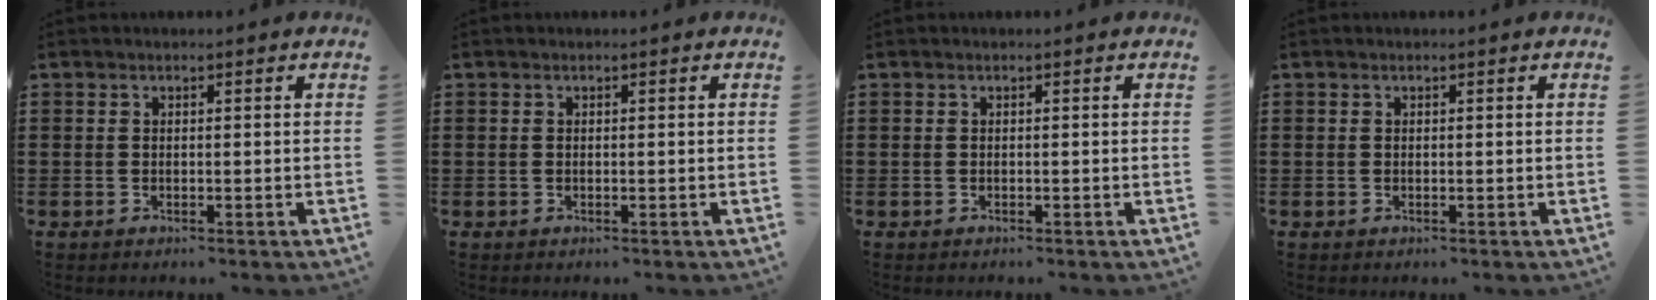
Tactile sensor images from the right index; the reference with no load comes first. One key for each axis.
{"total": 0.0}
{"total": 0.0}
{"total": 0.0}